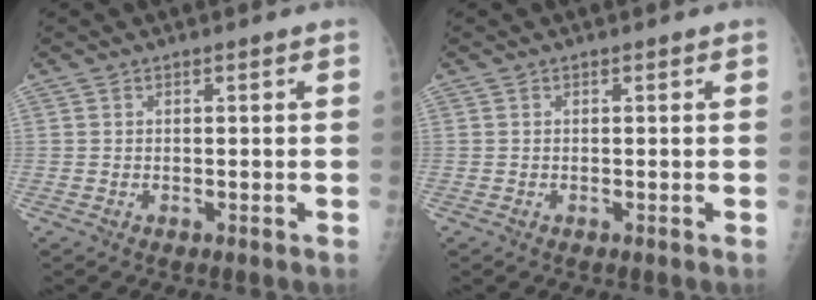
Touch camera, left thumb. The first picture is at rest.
{"total": 0.0}